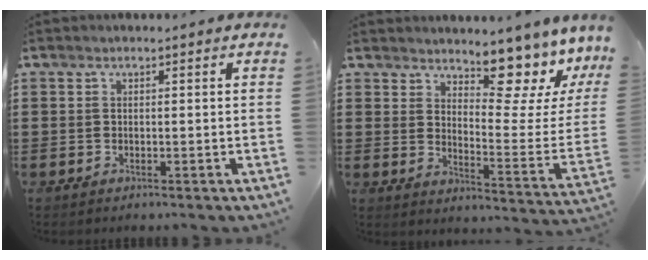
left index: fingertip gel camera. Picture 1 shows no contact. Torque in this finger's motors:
{"motor_torque": [1.66, -0.48, 1.05, 0.17]}